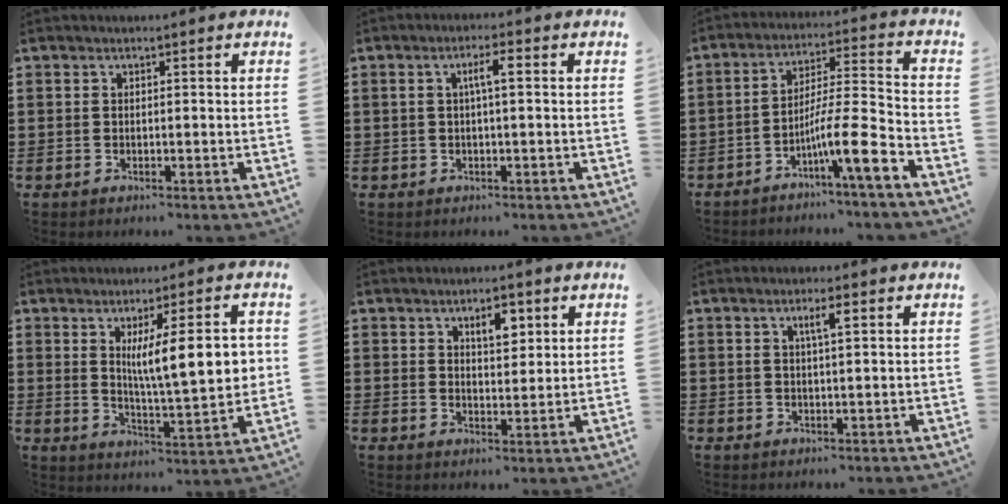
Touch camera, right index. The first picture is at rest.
{"total": 3.1, "force": [0.3, 0.5, 3.1], "torque": [-0.058, 0.005, 0.002]}
{"total": 10.3, "force": [-5.7, 0.6, 8.6], "torque": [-0.150, -0.008, -0.105]}
{"total": 10.6, "force": [2.4, 2.1, 10.1], "torque": [-0.165, -0.003, 0.033]}
{"total": 4.3, "force": [2.2, 1.9, 3.1], "torque": [-0.043, -0.001, 0.033]}
{"total": 2.8, "force": [1.0, 0.5, 2.6], "torque": [-0.052, 0.007, 0.014]}